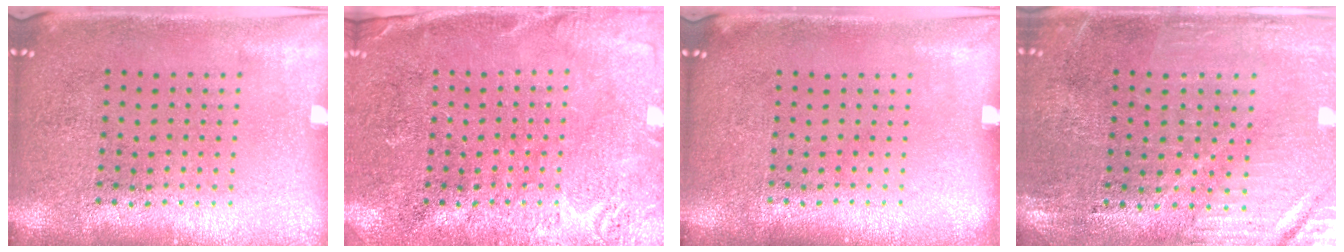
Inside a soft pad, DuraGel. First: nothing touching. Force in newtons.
{"total": 2.7, "press": 2.6, "slide": 0.5}
{"total": 0.0}
{"total": 0.9, "press": 0.8, "slide": 0.3}